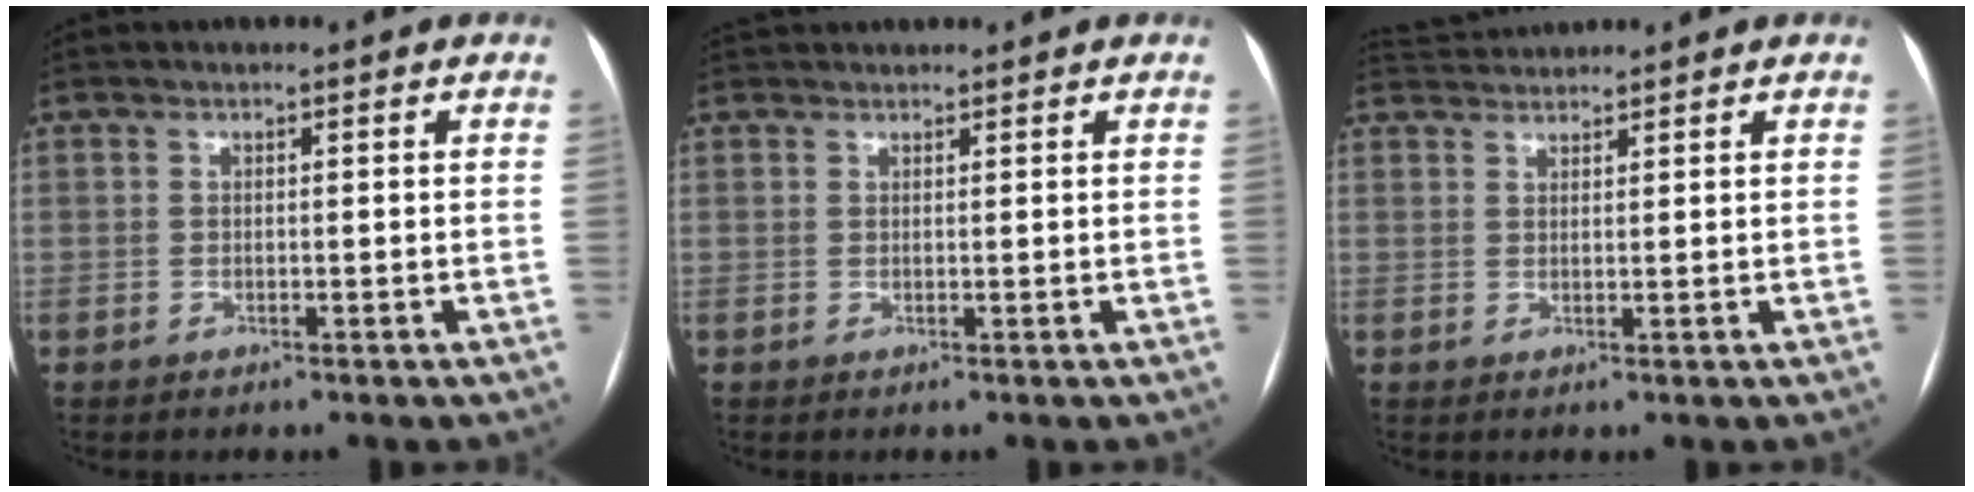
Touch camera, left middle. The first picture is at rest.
{"total": 3.1, "force": [2.9, 0.6, 0.7], "torque": [-0.009, 0.036, 0.047]}
{"total": 3.3, "force": [3.3, -0.2, -0.1], "torque": [-0.007, 0.023, 0.066]}